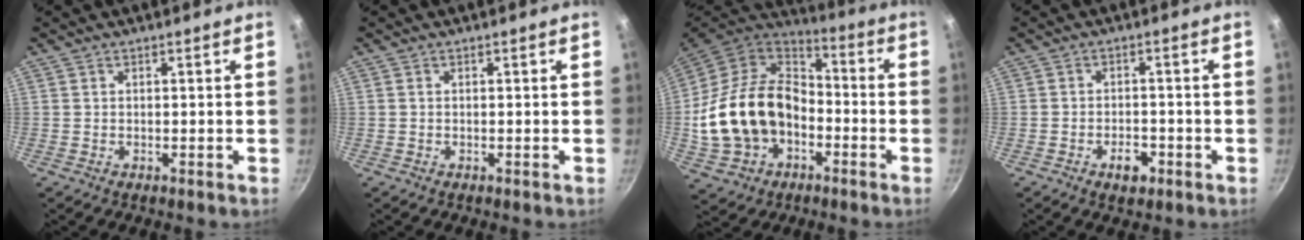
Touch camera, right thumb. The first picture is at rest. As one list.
[{"total": 0.0}, {"total": 22.0, "force": [-4.1, 15.9, 14.6], "torque": [-0.255, 0.048, -0.067]}, {"total": 4.0, "force": [-2.1, 2.2, 2.6], "torque": [-0.029, 0.014, -0.031]}]